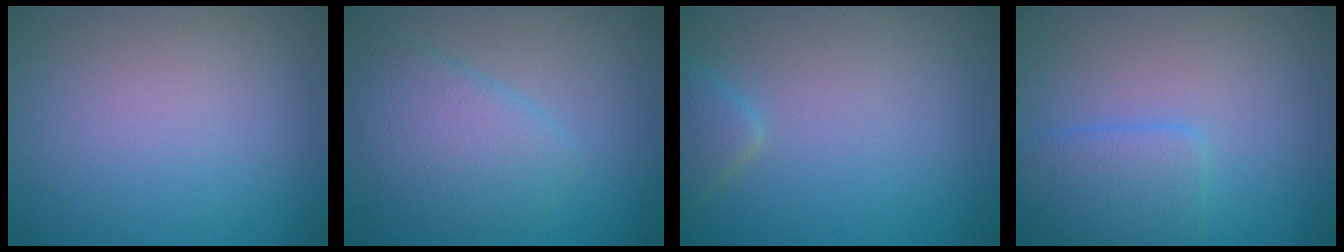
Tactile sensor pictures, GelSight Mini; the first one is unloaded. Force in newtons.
{"total": 4.0, "press": 4.0, "slide": 0.2}
{"total": 1.8, "press": 1.8, "slide": 0.1}
{"total": 2.8, "press": 2.8, "slide": 0.1}